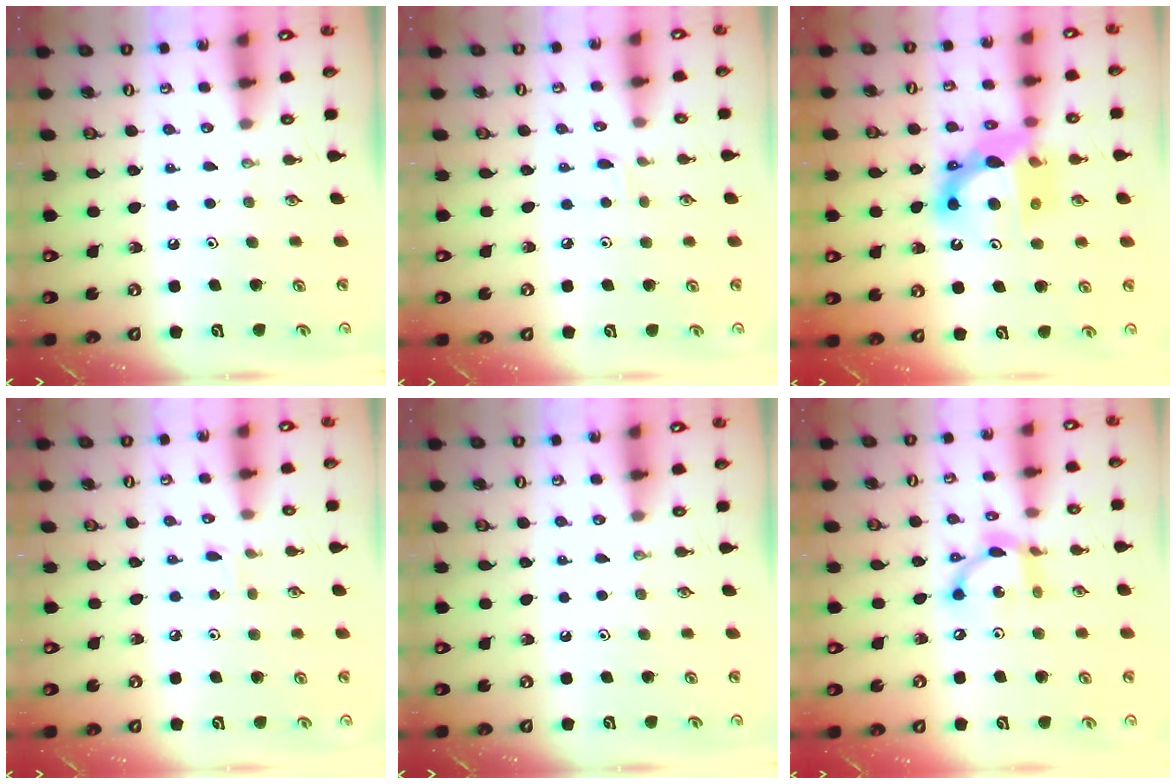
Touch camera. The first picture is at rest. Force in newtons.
{"total": 2.2, "press": 2.1, "slide": 0.3}
{"total": 12.5, "press": 12.4, "slide": 1.9}
{"total": 1.9, "press": 1.9, "slide": 0.2}
{"total": 0.0}
{"total": 11.7, "press": 11.6, "slide": 0.6}